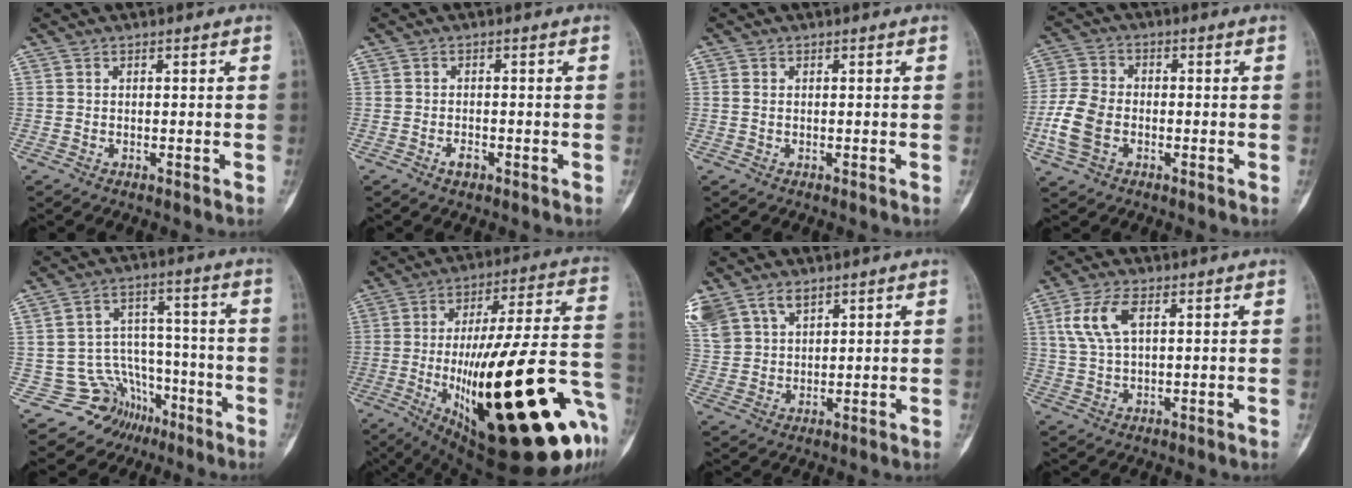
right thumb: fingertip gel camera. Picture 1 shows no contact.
{"total": 1.8, "force": [-1.0, 1.1, 1.1], "torque": [-0.018, 0.005, -0.017]}
{"total": 0.7, "force": [-0.1, 0.5, 0.5], "torque": [-0.012, 0.000, -0.003]}
{"total": 8.9, "force": [-2.4, 6.3, 5.9], "torque": [-0.130, 0.012, -0.052]}
{"total": 10.2, "force": [-6.0, 8.2, 0.9], "torque": [0.026, 0.096, -0.087]}
{"total": 39.0, "force": [-11.5, 10.9, 35.6], "torque": [-0.479, 0.020, -0.164]}
{"total": 14.5, "force": [8.1, 9.9, 6.9], "torque": [-0.176, 0.015, 0.169]}
{"total": 7.4, "force": [2.6, 3.4, 6.0], "torque": [-0.134, 0.002, 0.055]}